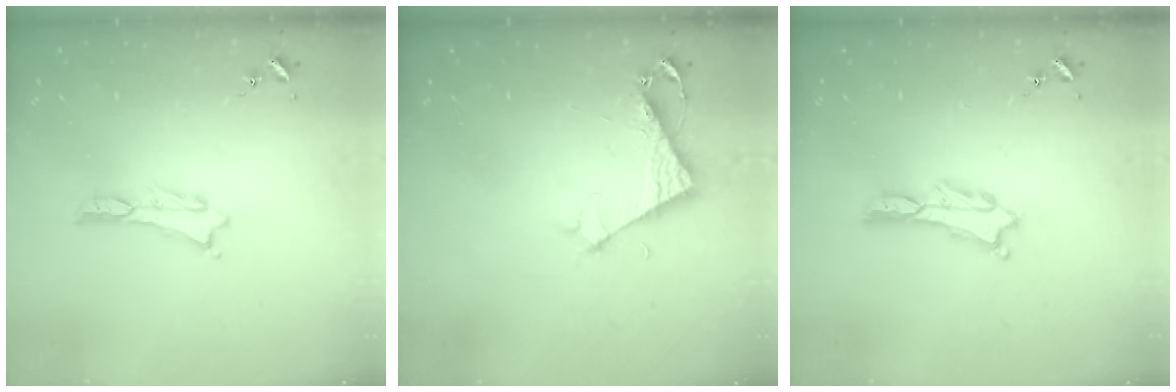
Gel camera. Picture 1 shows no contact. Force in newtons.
{"total": 4.9, "press": 4.9, "slide": 0.2}
{"total": 0.8, "press": 0.7, "slide": 0.2}